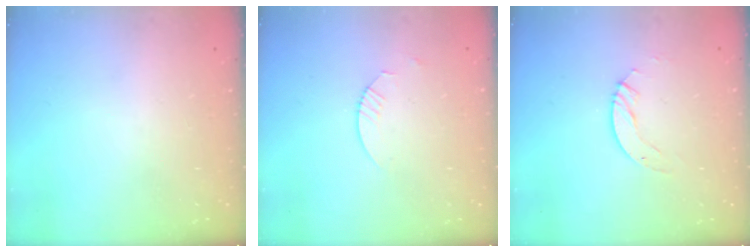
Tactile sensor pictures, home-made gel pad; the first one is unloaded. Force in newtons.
{"total": 1.8, "press": 1.8, "slide": 0.2}
{"total": 3.0, "press": 3.0, "slide": 0.2}